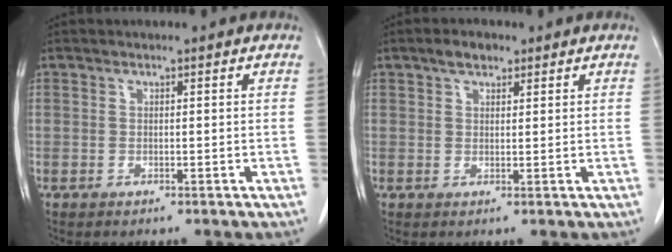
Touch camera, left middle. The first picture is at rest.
{"total": 2.8, "force": [1.9, 1.3, 1.5], "torque": [-0.031, 0.009, 0.032]}